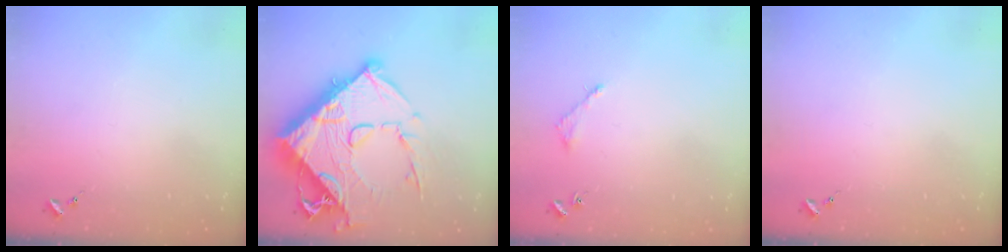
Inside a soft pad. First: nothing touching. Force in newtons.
{"total": 25.7, "press": 25.6, "slide": 2.6}
{"total": 3.0, "press": 3.0, "slide": 0.4}
{"total": 0.0}